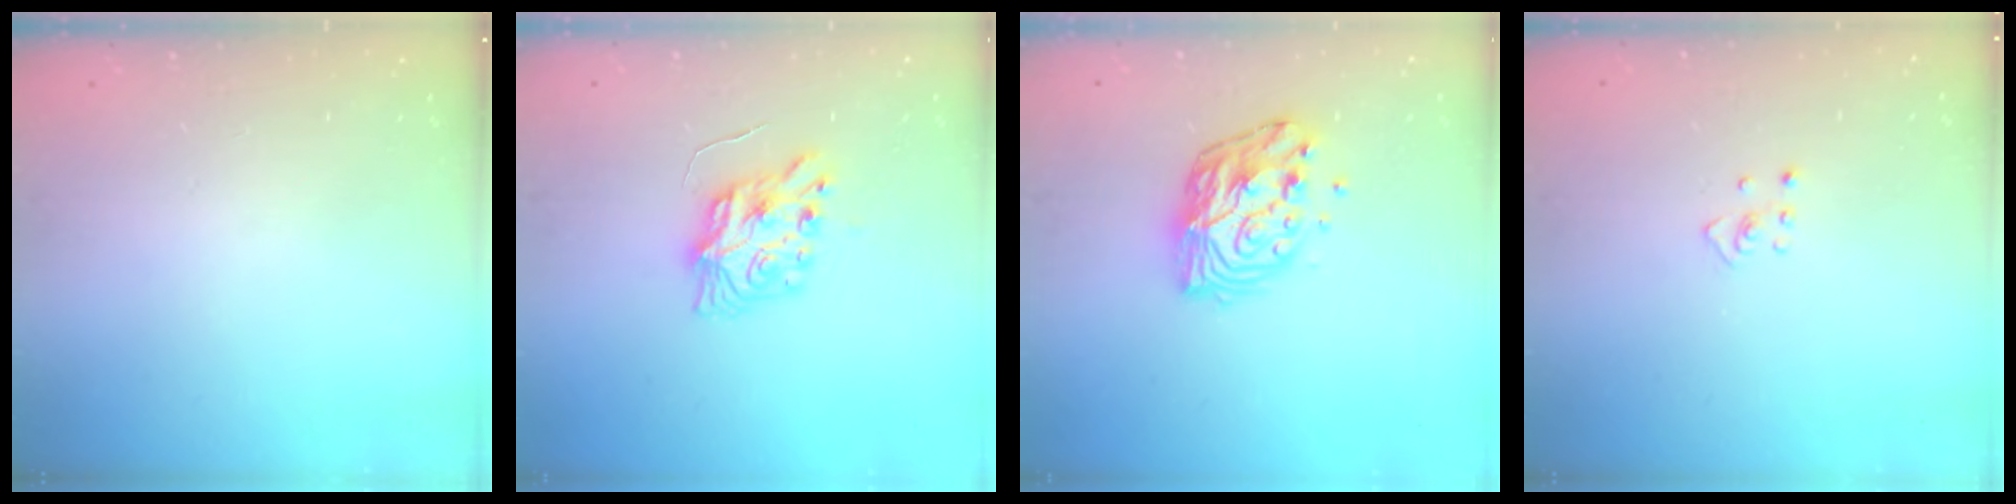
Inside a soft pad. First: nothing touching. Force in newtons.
{"total": 8.6, "press": 8.6, "slide": 1.0}
{"total": 11.7, "press": 11.7, "slide": 0.8}
{"total": 2.4, "press": 2.3, "slide": 0.4}